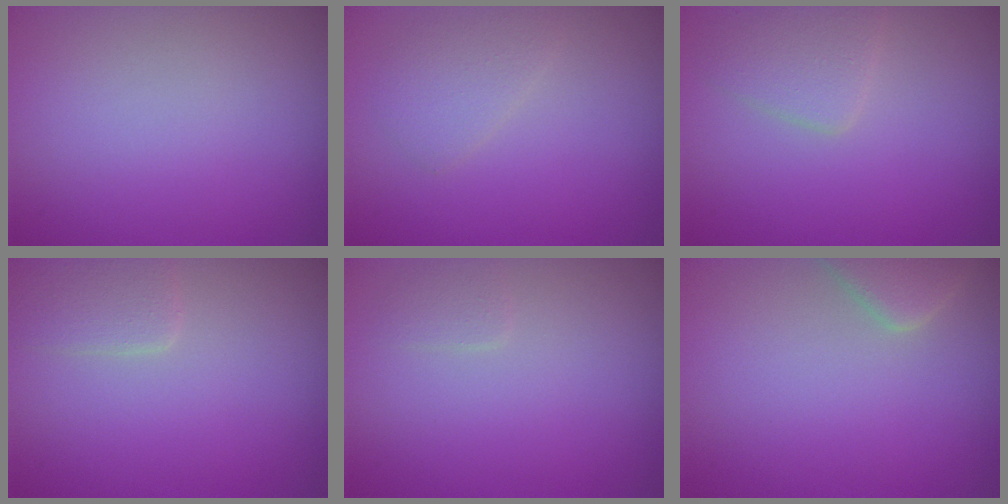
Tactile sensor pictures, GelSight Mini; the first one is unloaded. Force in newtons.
{"total": 1.7, "press": 1.7, "slide": 0.1}
{"total": 2.4, "press": 2.4, "slide": 0.0}
{"total": 2.1, "press": 2.1, "slide": 0.1}
{"total": 0.9, "press": 0.9, "slide": 0.1}
{"total": 2.9, "press": 2.8, "slide": 0.3}